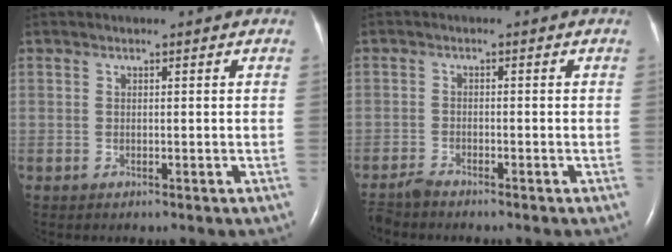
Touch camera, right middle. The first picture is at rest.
{"total": 2.3, "force": [-2.2, 0.0, 0.5], "torque": [-0.016, -0.012, -0.043]}